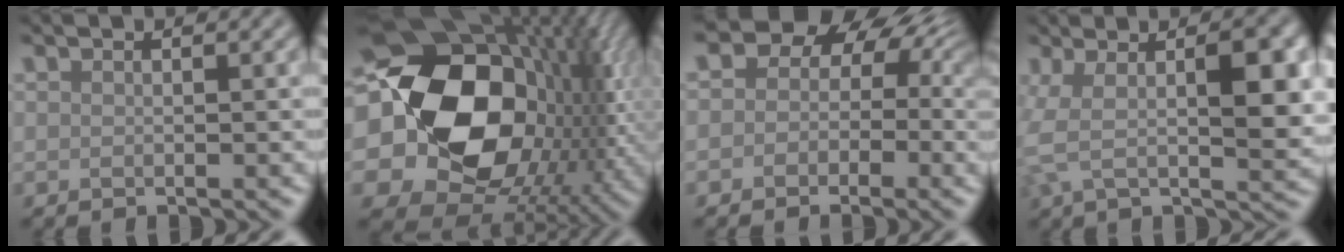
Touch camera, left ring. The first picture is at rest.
{"total": 20.9, "force": [0.7, 16.3, 13.1], "torque": [-0.261, -0.023, 0.045]}
{"total": 6.8, "force": [1.4, 5.5, 3.7], "torque": [-0.013, 0.019, -0.021]}
{"total": 7.5, "force": [0.6, 2.5, 7.0], "torque": [-0.123, 0.003, 0.006]}